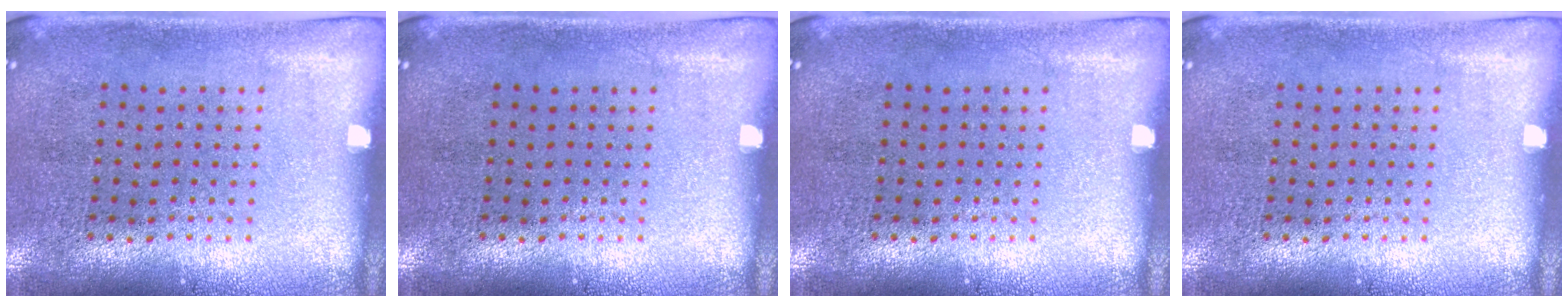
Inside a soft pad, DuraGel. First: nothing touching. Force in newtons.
{"total": 0.0}
{"total": 0.0}
{"total": 0.0}